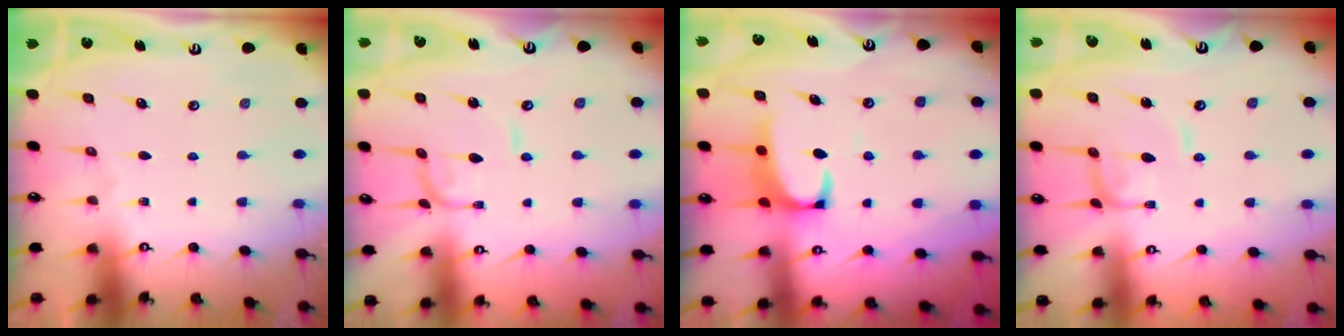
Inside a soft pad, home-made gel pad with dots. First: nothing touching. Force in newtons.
{"total": 1.4, "press": 1.4, "slide": 0.0}
{"total": 2.2, "press": 2.0, "slide": 0.9}
{"total": 0.9, "press": 0.9, "slide": 0.2}